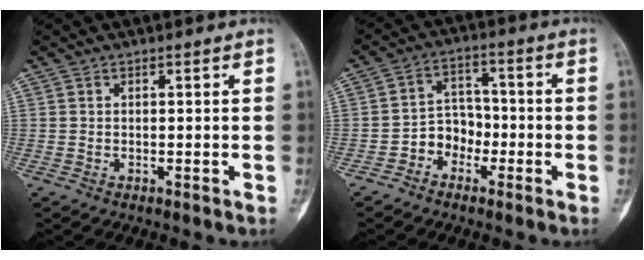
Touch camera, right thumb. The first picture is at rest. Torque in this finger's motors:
{"motor_torque": [0.02, 0.02, 0.55, -0.49, -0.02]}